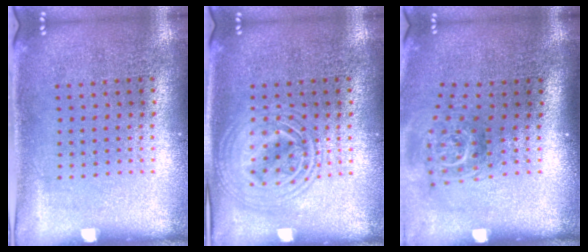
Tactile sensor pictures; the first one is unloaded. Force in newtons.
{"total": 2.9, "press": 2.9, "slide": 0.3}
{"total": 1.8, "press": 1.3, "slide": 1.3}